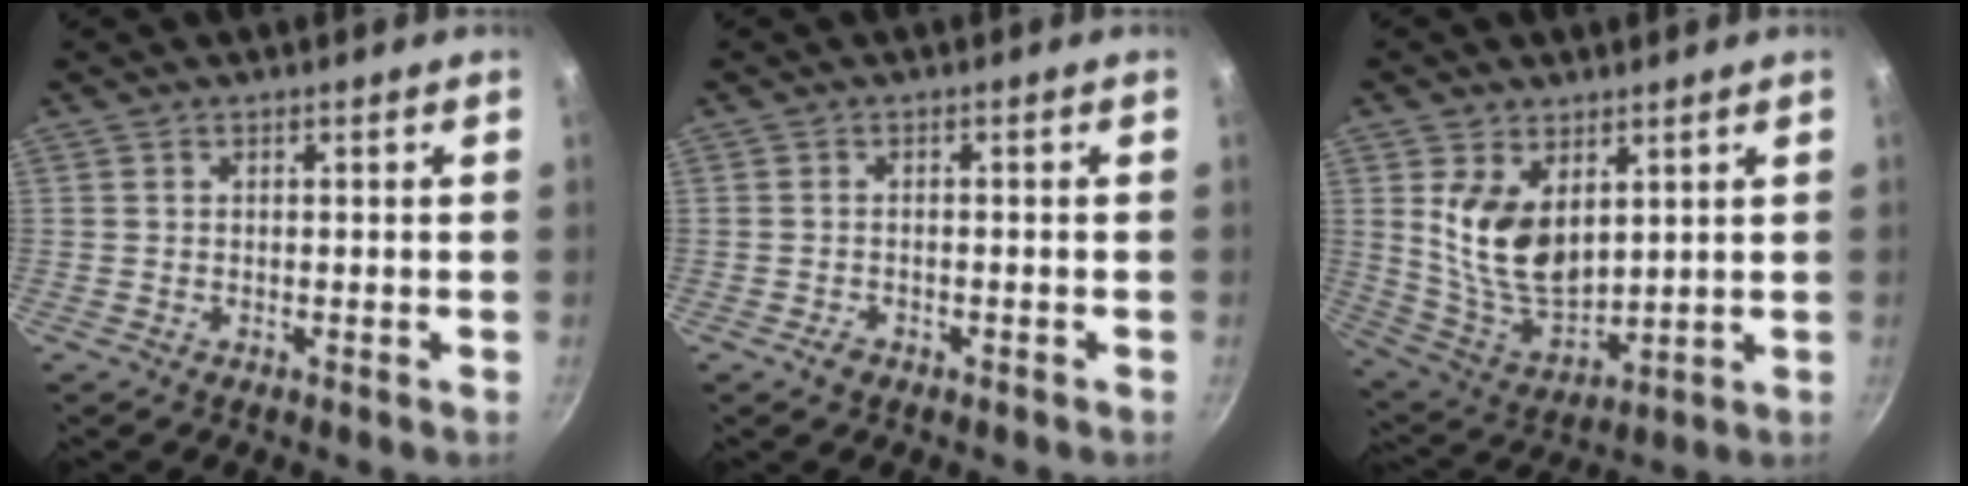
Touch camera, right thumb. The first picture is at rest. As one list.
[{"total": 1.8, "force": [-1.2, 1.1, 0.8], "torque": [-0.018, 0.011, -0.017]}, {"total": 13.1, "force": [4.0, 7.8, 9.7], "torque": [-0.162, -0.039, 0.092]}]